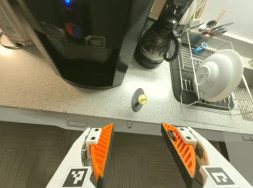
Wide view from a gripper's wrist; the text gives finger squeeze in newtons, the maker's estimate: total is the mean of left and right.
{"total": 0.0}